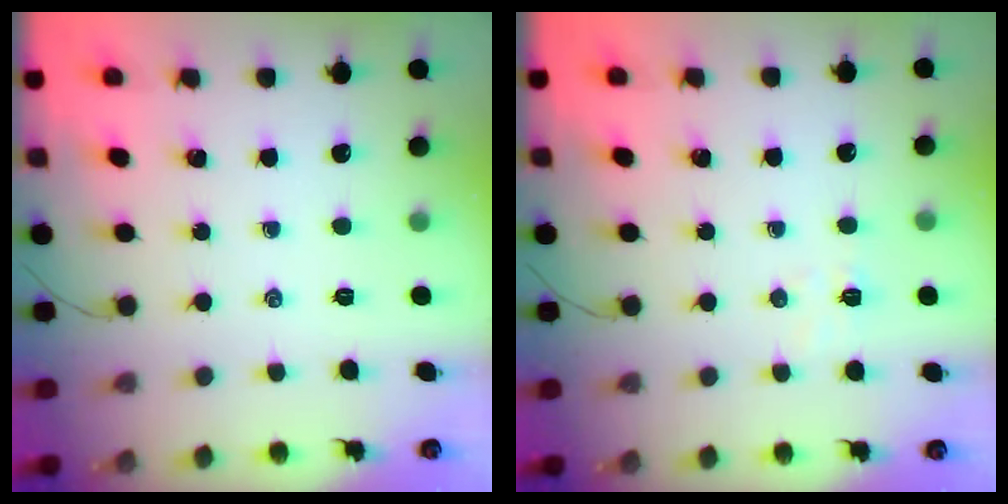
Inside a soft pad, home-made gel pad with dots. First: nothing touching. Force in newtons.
{"total": 4.4, "press": 4.2, "slide": 1.0}